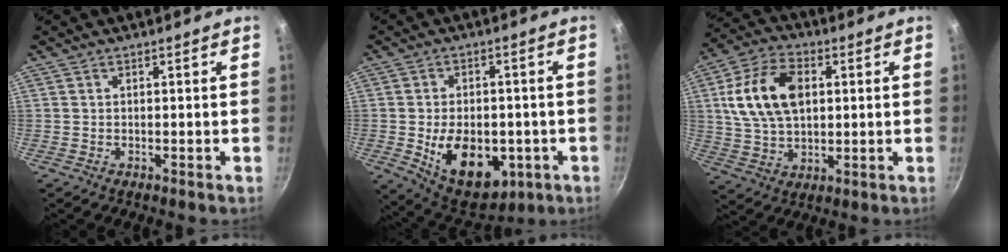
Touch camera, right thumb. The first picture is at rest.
{"total": 15.5, "force": [-3.6, 9.8, 11.4], "torque": [-0.139, -0.004, -0.037]}
{"total": 15.0, "force": [3.0, 9.6, 11.2], "torque": [-0.192, 0.005, 0.052]}